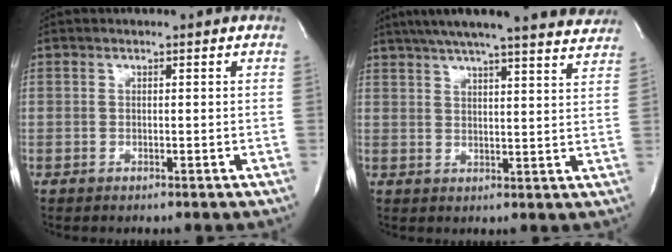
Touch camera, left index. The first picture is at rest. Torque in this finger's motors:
{"motor_torque": [1.10, -1.04, 0.55, 0.08]}